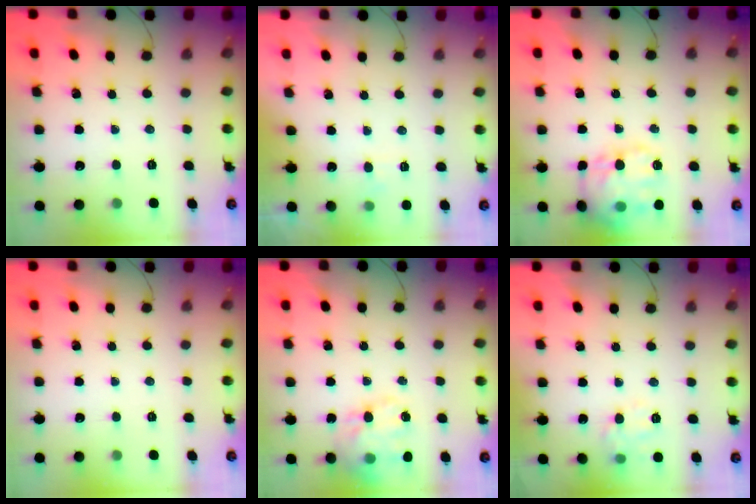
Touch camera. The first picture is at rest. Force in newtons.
{"total": 2.6, "press": 2.2, "slide": 1.4}
{"total": 18.0, "press": 17.9, "slide": 1.7}
{"total": 0.0}
{"total": 16.4, "press": 16.0, "slide": 3.5}
{"total": 8.0, "press": 8.0, "slide": 0.5}